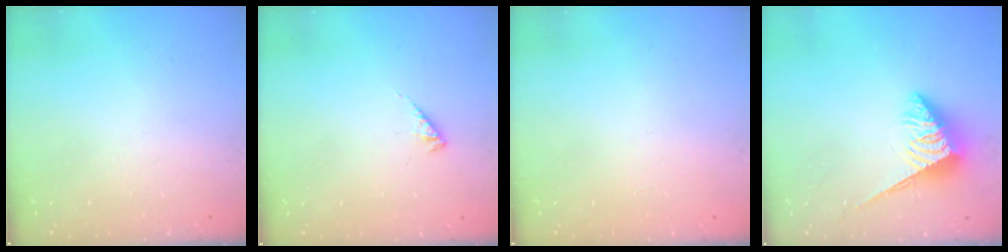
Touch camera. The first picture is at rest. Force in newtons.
{"total": 1.9, "press": 1.9, "slide": 0.4}
{"total": 0.0}
{"total": 5.2, "press": 5.1, "slide": 0.4}